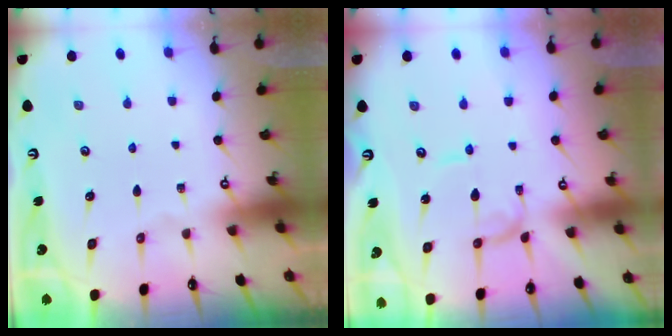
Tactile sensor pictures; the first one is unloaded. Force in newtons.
{"total": 0.6, "press": 0.6, "slide": 0.1}